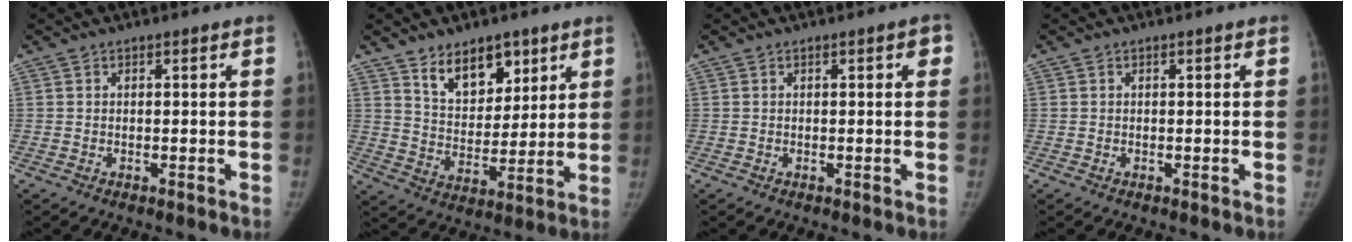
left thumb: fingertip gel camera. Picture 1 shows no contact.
{"total": 11.0, "force": [6.8, 6.5, 5.7], "torque": [-0.051, -0.049, 0.124]}
{"total": 2.0, "force": [0.6, 0.8, 1.7], "torque": [-0.012, 0.003, 0.005]}
{"total": 0.0}